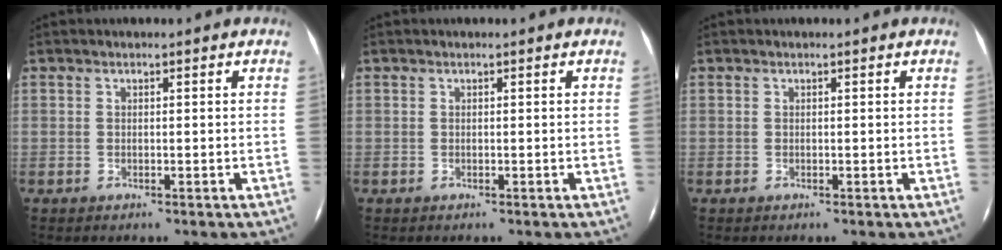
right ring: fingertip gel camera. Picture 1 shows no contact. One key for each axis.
{"total": 0.0}
{"total": 0.0}